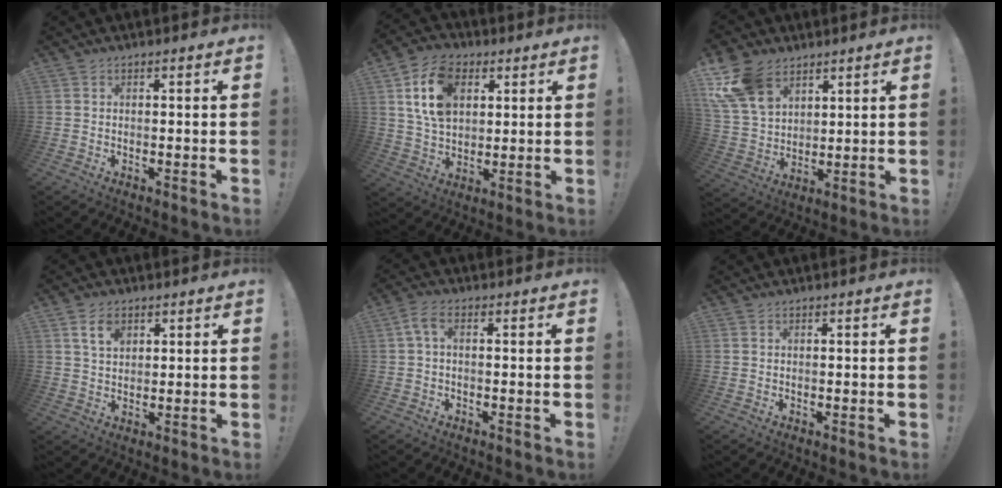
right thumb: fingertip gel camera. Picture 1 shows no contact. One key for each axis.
{"total": 15.5, "fx": 5.7, "fy": 10.7, "fz": 9.6, "tx": -0.169, "ty": -0.007, "tz": 0.109}
{"total": 15.8, "fx": 8.8, "fy": 10.5, "fz": 8.0, "tx": -0.164, "ty": -0.041, "tz": 0.172}
{"total": 5.2, "fx": 2.6, "fy": 3.2, "fz": 3.2, "tx": -0.047, "ty": -0.007, "tz": 0.046}
{"total": 3.7, "fx": 0.3, "fy": 1.3, "fz": 3.4, "tx": -0.073, "ty": -0.001, "tz": 0.005}
{"total": 0.0}